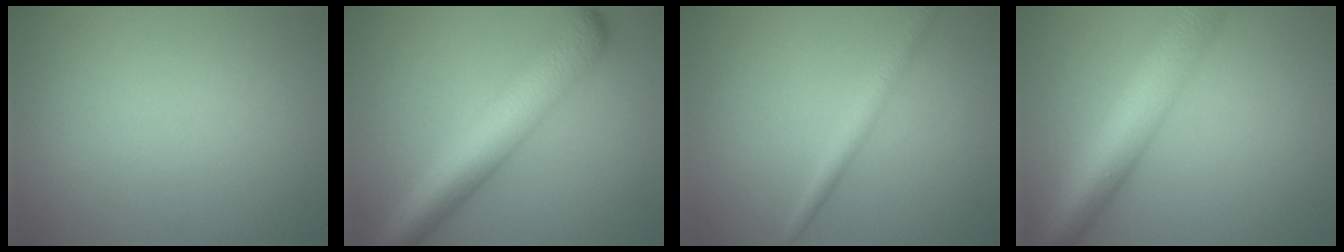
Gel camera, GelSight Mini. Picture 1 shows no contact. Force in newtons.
{"total": 7.9, "press": 7.9, "slide": 0.2}
{"total": 1.5, "press": 1.5, "slide": 0.1}
{"total": 9.2, "press": 9.2, "slide": 0.2}